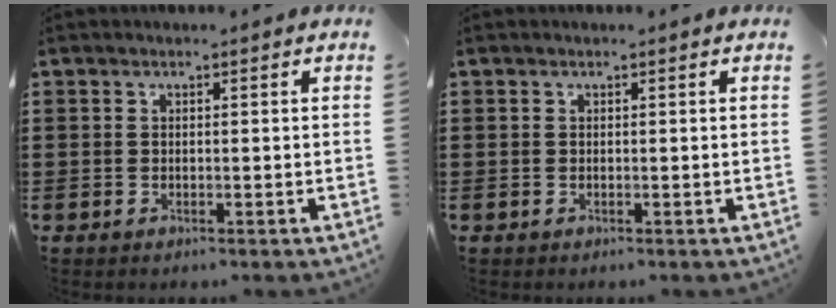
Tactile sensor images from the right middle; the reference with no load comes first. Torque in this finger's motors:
{"motor_torque": [0.01, -0.01, 0.00, 0.00]}